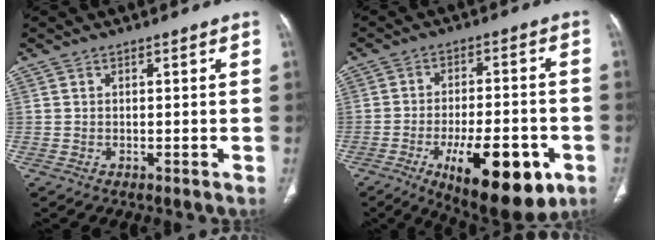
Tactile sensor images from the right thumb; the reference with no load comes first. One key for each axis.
{"total": 18.7, "fx": -7.8, "fy": 7.4, "fz": 15.3, "tx": -0.199, "ty": 0.019, "tz": -0.099}